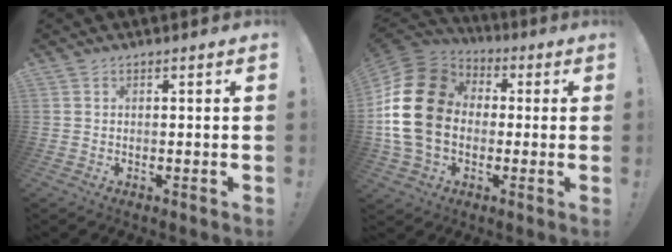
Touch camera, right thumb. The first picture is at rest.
{"total": 22.1, "force": [0.5, 16.8, 14.4], "torque": [-0.277, 0.016, 0.017]}